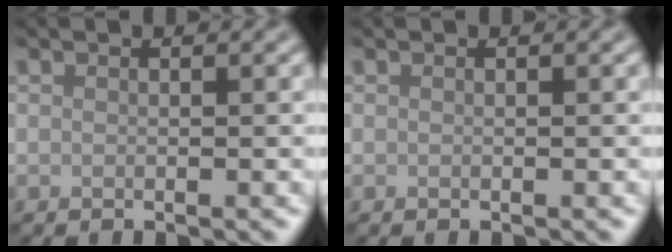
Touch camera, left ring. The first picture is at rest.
{"total": 0.0}